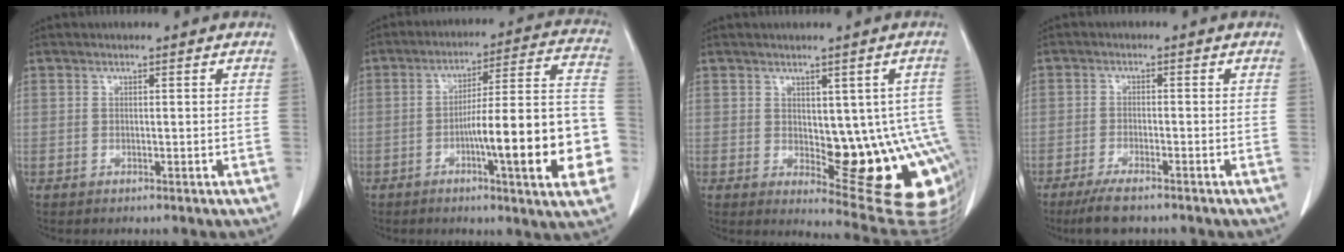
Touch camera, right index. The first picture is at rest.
{"total": 19.2, "force": [-5.3, 1.5, 18.4], "torque": [-0.203, 0.021, -0.069]}
{"total": 15.2, "force": [-2.0, 6.0, 13.9], "torque": [-0.109, 0.005, -0.004]}
{"total": 5.3, "force": [-4.1, 0.8, 3.2], "torque": [-0.064, -0.013, -0.067]}